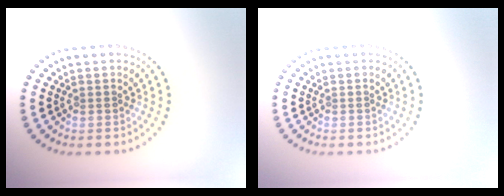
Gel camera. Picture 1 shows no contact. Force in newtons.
{"total": 0.0}